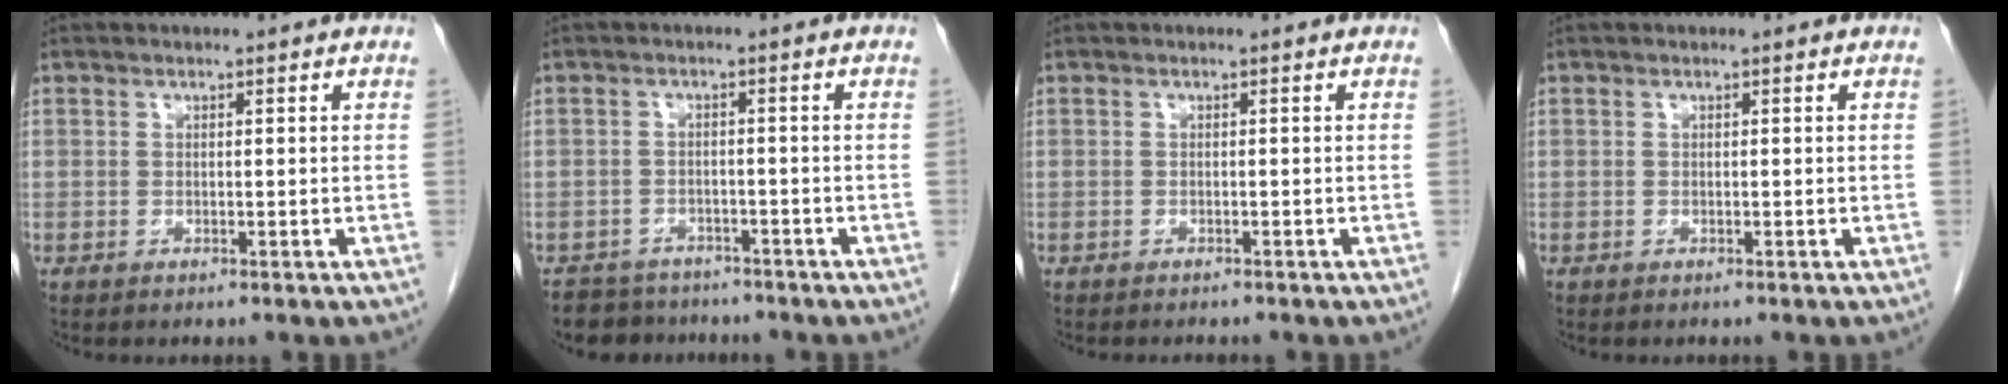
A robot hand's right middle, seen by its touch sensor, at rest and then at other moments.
{"total": 5.7, "force": [-5.0, 2.7, 0.1], "torque": [0.005, 0.001, -0.075]}
{"total": 1.9, "force": [-1.8, 0.4, 0.7], "torque": [-0.015, -0.006, -0.019]}
{"total": 0.0}